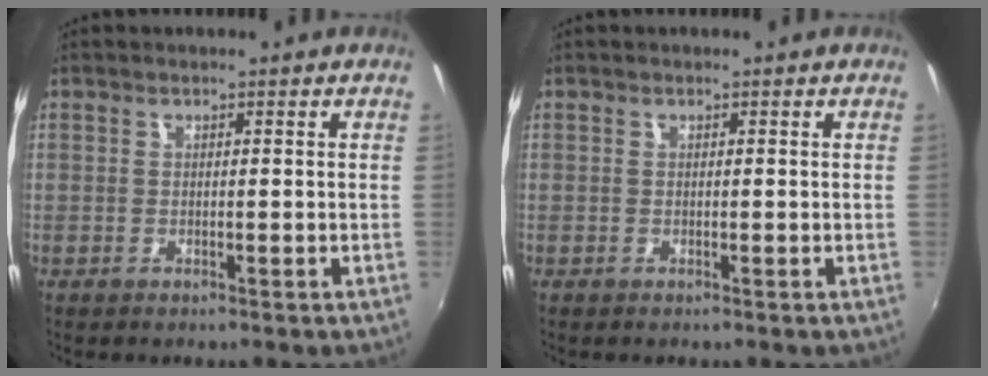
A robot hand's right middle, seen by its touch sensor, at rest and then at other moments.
{"total": 0.0}